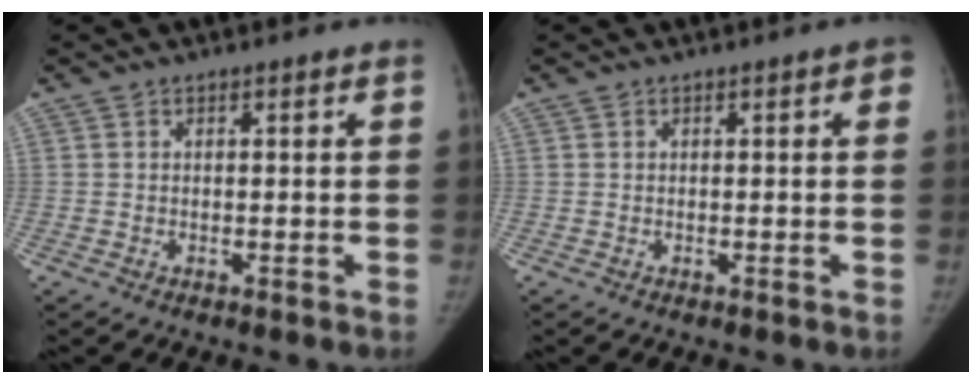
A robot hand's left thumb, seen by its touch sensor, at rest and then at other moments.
{"total": 1.6, "force": [0.4, 0.6, 1.4], "torque": [-0.010, 0.003, 0.001]}